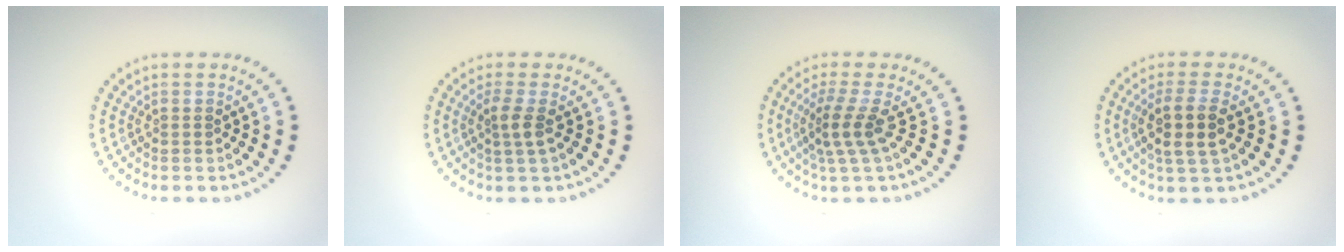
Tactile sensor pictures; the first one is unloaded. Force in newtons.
{"total": 1.8, "press": 1.3, "slide": 1.2}
{"total": 3.0, "press": 2.0, "slide": 2.2}
{"total": 3.2, "press": 2.9, "slide": 1.5}